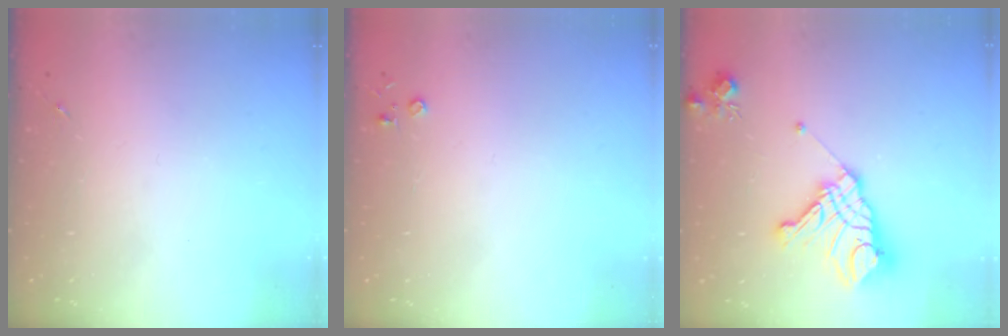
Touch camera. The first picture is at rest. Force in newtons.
{"total": 2.8, "press": 2.8, "slide": 0.3}
{"total": 17.5, "press": 17.4, "slide": 2.0}